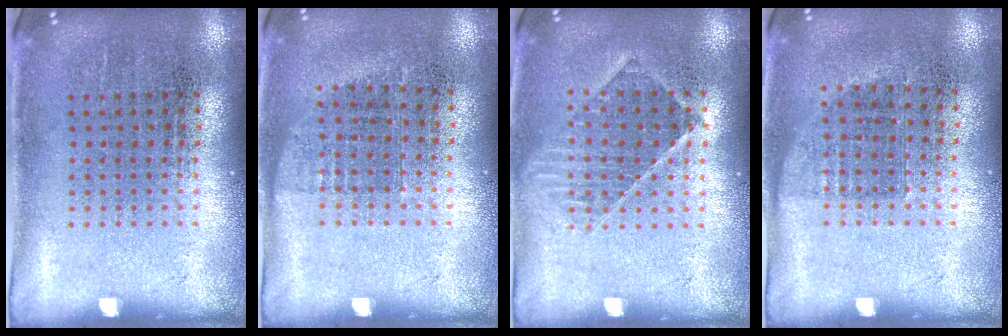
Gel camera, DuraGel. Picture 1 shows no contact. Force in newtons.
{"total": 0.7, "press": 0.7, "slide": 0.3}
{"total": 1.2, "press": 1.1, "slide": 0.5}
{"total": 0.7, "press": 0.7, "slide": 0.3}